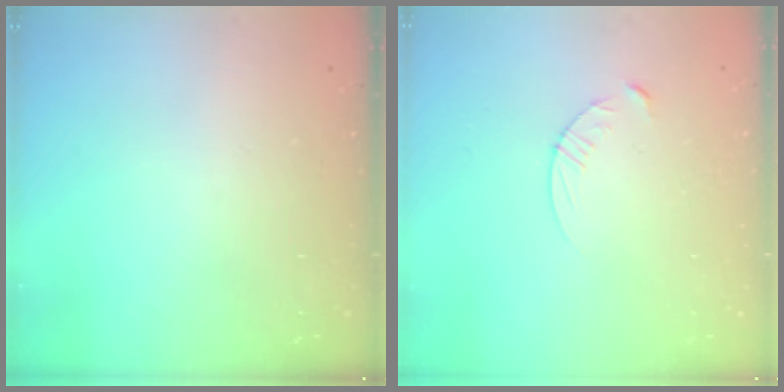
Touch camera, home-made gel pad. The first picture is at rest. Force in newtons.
{"total": 4.6, "press": 4.6, "slide": 0.5}